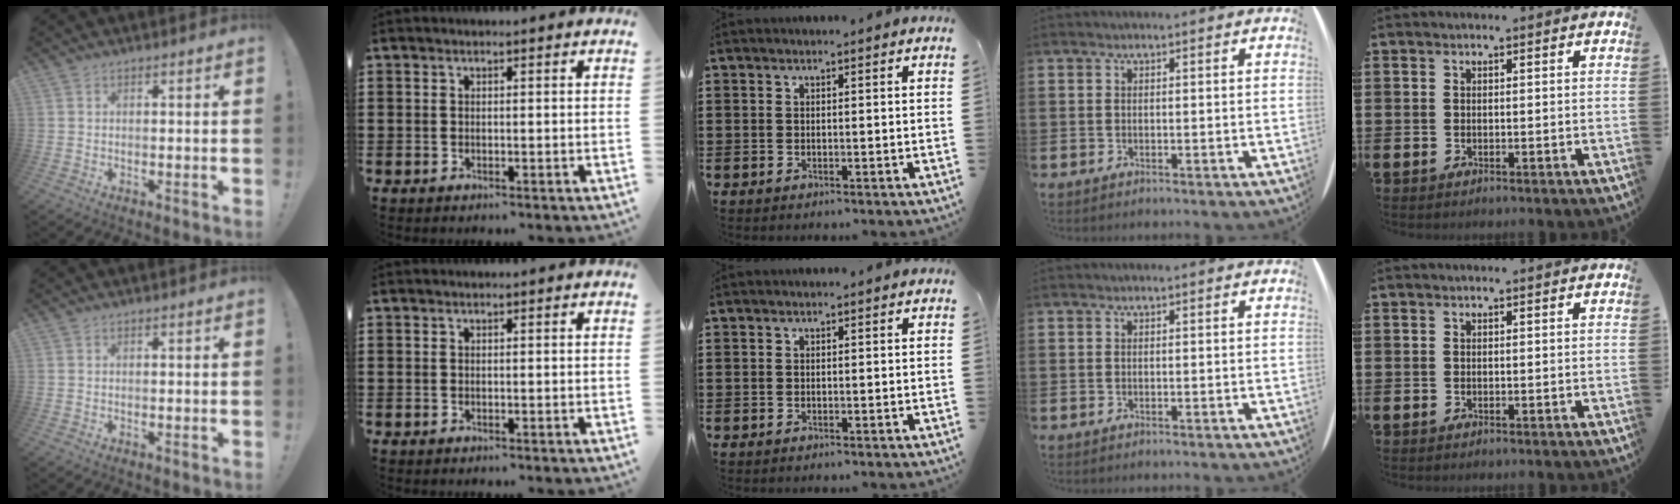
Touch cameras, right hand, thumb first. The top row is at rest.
{}